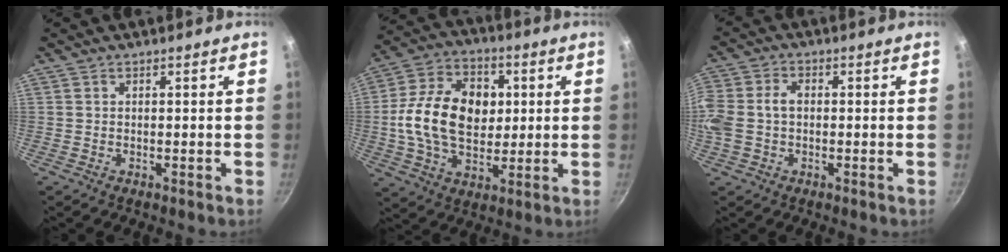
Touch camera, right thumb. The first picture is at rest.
{"total": 18.2, "force": [1.4, 12.7, 12.9], "torque": [-0.203, 0.014, 0.016]}
{"total": 8.4, "force": [-0.3, 6.0, 5.9], "torque": [-0.129, 0.015, -0.014]}